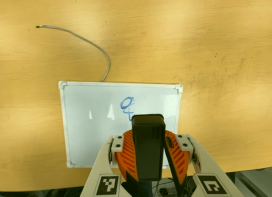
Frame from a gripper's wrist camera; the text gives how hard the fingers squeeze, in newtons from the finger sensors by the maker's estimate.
{"total": 10.0, "left": 9.6, "right": 10.4}